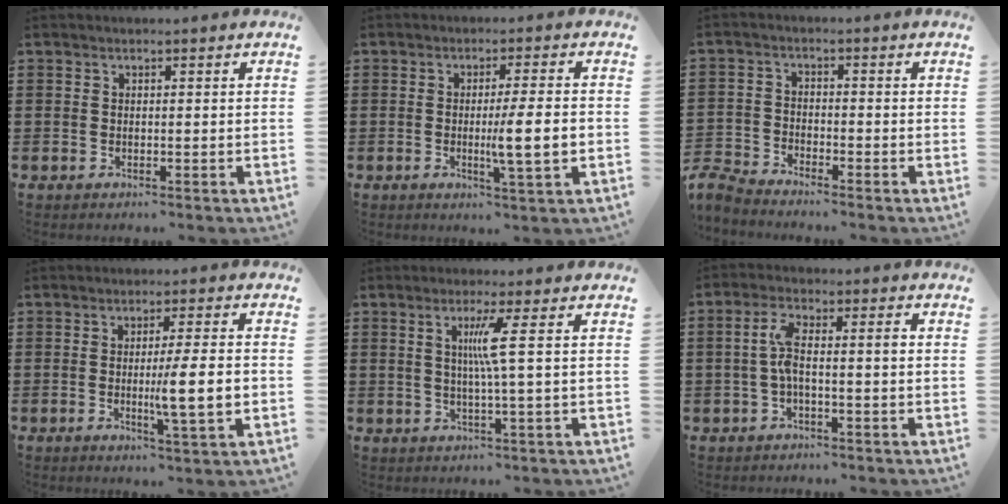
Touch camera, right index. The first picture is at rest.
{"total": 6.3, "force": [-0.8, 0.1, 6.3], "torque": [-0.097, -0.010, -0.018]}
{"total": 3.6, "force": [-3.5, 0.3, 0.2], "torque": [-0.030, -0.005, -0.081]}
{"total": 7.2, "force": [-1.0, 0.3, 7.1], "torque": [-0.110, -0.012, -0.021]}
{"total": 4.9, "force": [0.8, -1.0, 4.8], "torque": [-0.092, -0.008, 0.007]}
{"total": 5.3, "force": [-0.4, 1.4, 5.1], "torque": [-0.102, 0.007, -0.013]}